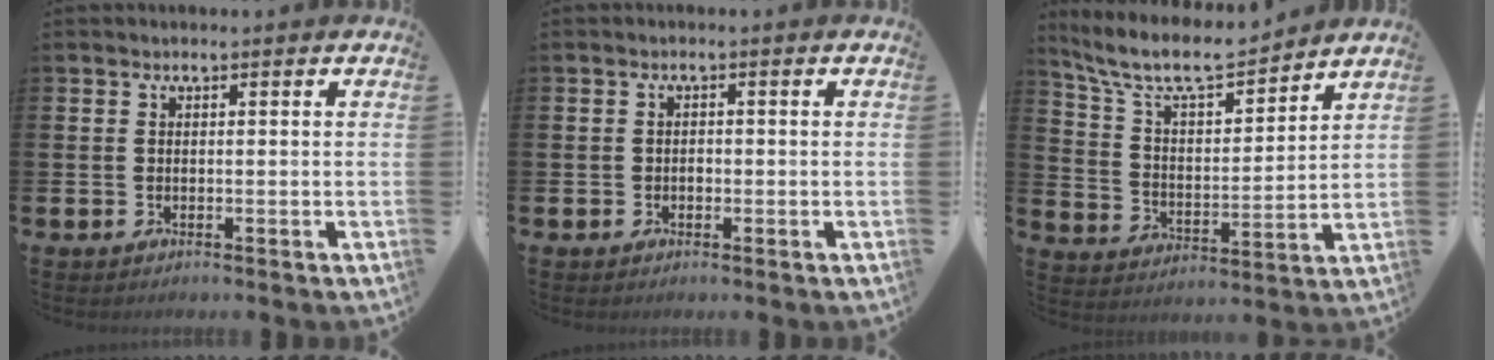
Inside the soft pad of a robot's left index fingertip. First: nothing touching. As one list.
[{"total": 0.9, "force": [-0.3, 0.8, 0.4], "torque": [-0.008, 0.003, -0.006]}, {"total": 8.9, "force": [8.1, 2.1, 3.1], "torque": [-0.102, -0.048, 0.143]}]